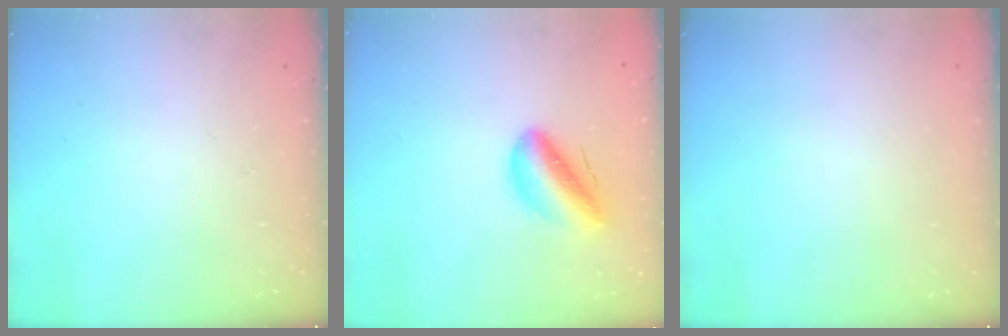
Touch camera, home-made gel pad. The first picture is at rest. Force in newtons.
{"total": 12.1, "press": 11.6, "slide": 3.2}
{"total": 0.0}